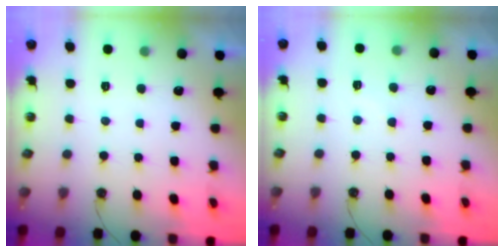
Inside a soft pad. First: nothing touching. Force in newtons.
{"total": 2.9, "press": 2.9, "slide": 0.4}